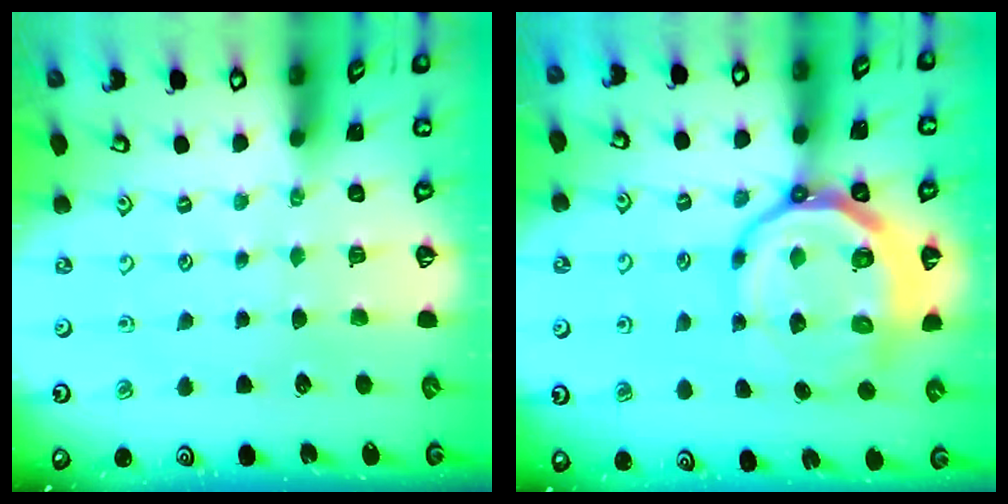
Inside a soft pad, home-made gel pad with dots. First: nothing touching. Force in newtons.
{"total": 14.3, "press": 13.9, "slide": 3.3}